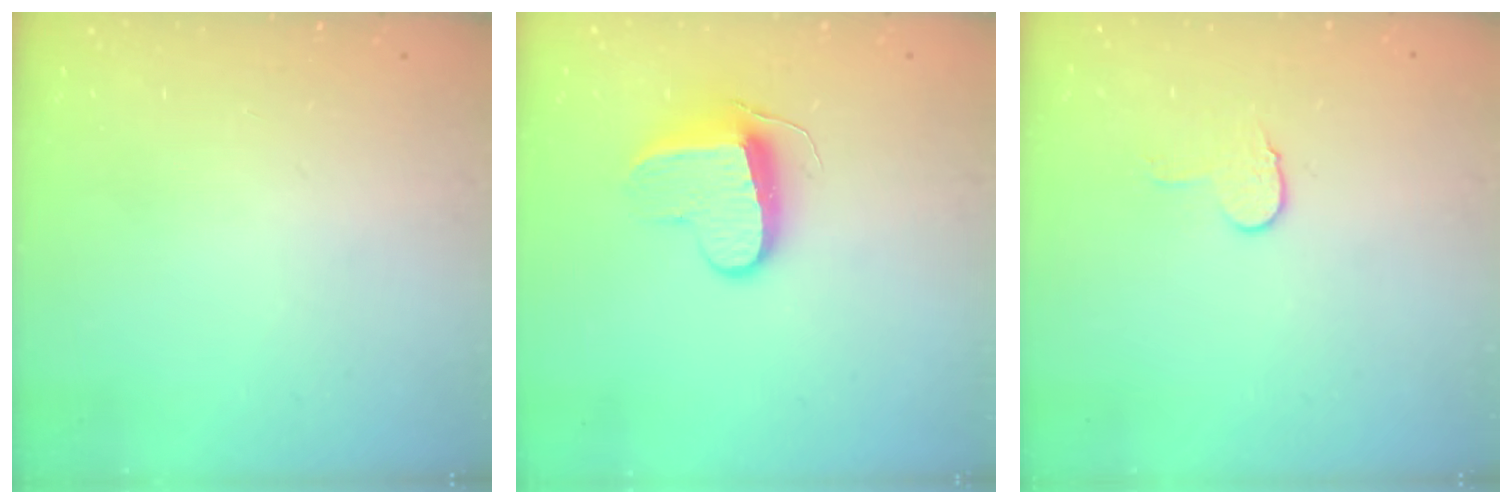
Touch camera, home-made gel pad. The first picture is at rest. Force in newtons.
{"total": 9.6, "press": 9.6, "slide": 0.2}
{"total": 6.4, "press": 6.4, "slide": 0.6}